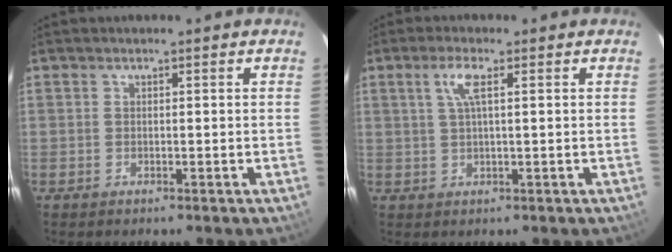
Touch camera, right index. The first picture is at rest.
{"total": 3.6, "force": [1.3, 0.3, 3.4], "torque": [-0.069, 0.004, 0.025]}